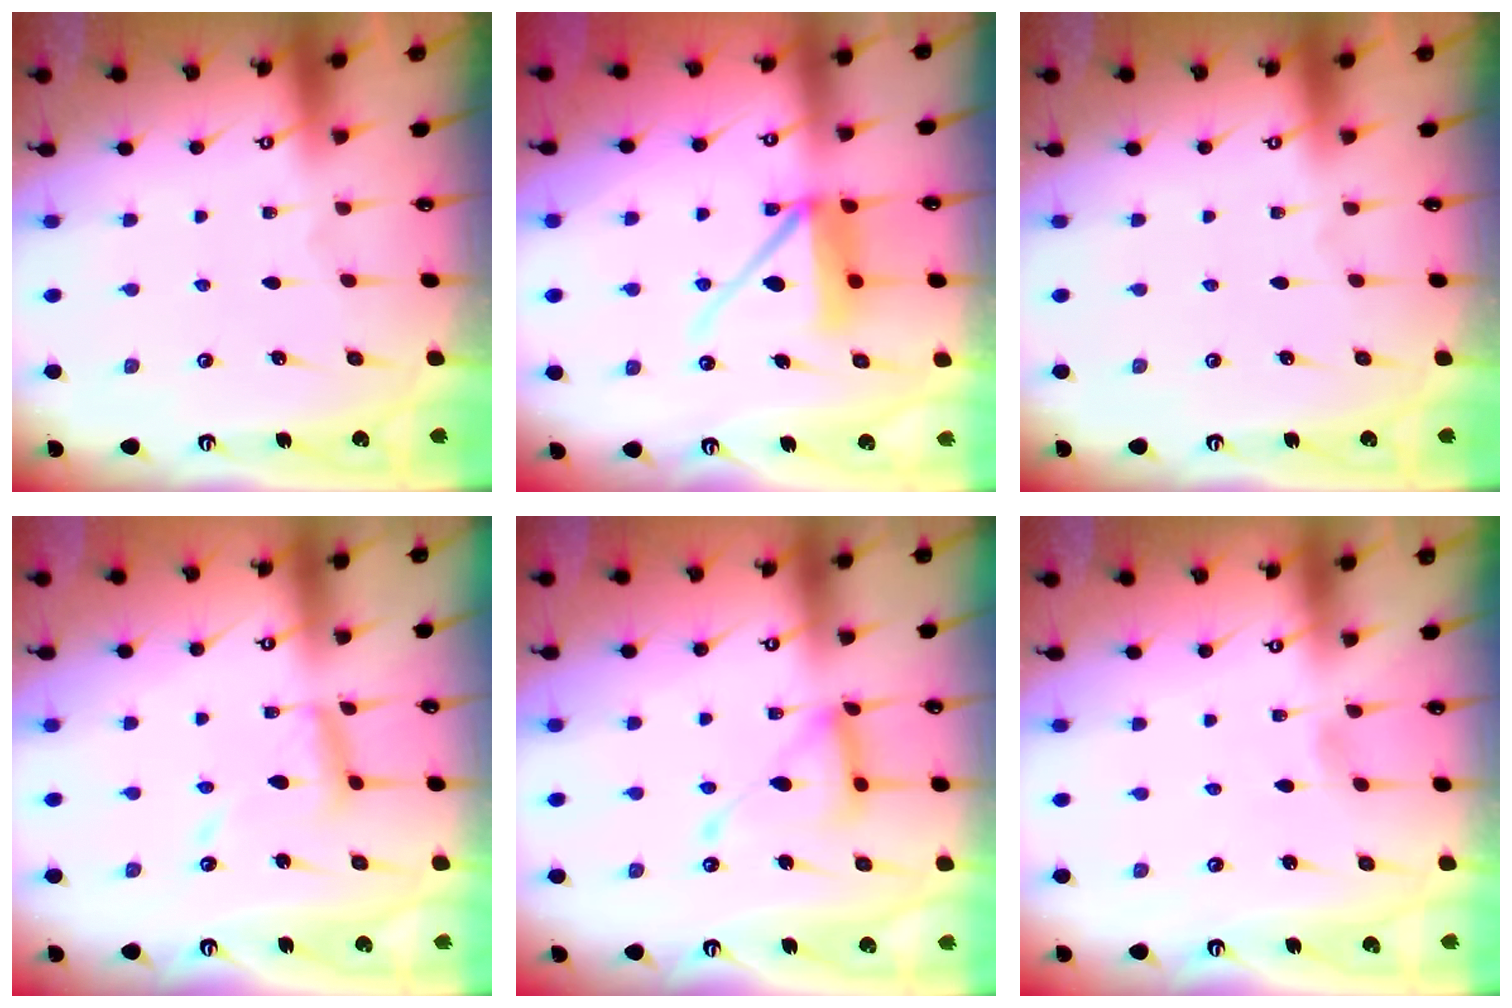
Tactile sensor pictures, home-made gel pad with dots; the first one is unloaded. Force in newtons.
{"total": 11.4, "press": 11.3, "slide": 1.5}
{"total": 0.0}
{"total": 11.7, "press": 11.7, "slide": 1.0}
{"total": 13.9, "press": 13.8, "slide": 1.2}
{"total": 2.6, "press": 2.6, "slide": 0.3}